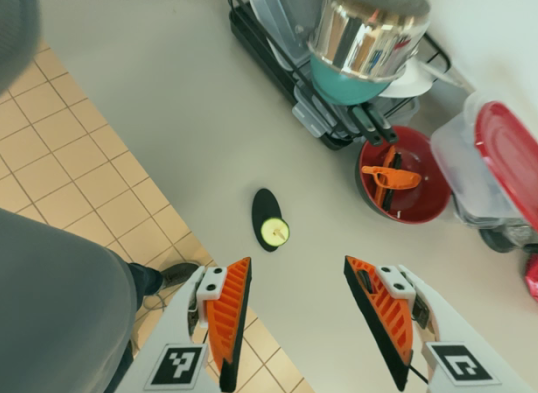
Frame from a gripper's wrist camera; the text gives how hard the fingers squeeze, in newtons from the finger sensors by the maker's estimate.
{"total": 0.0}